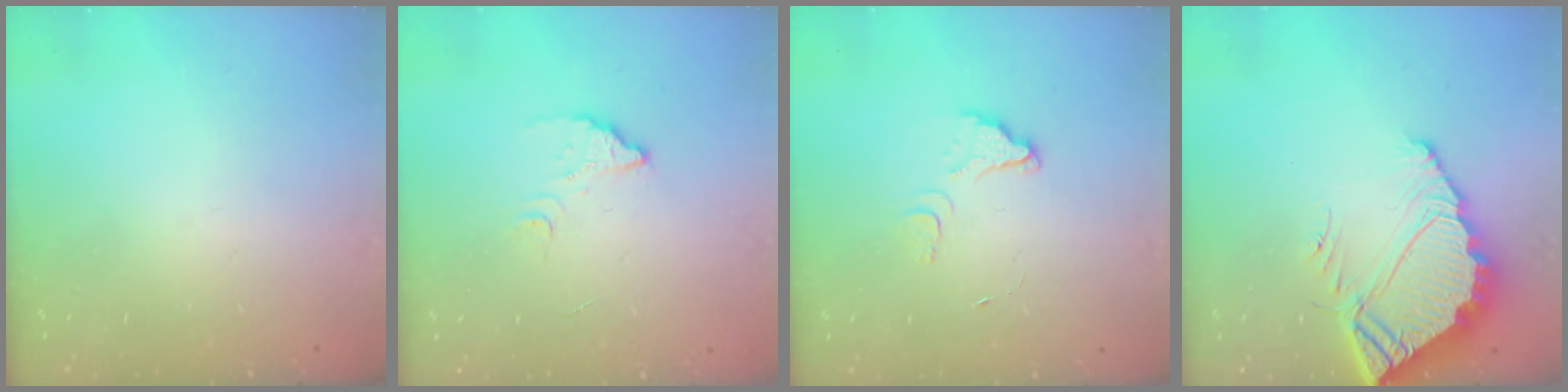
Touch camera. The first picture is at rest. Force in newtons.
{"total": 3.5, "press": 3.5, "slide": 0.3}
{"total": 4.7, "press": 4.7, "slide": 0.5}
{"total": 7.2, "press": 7.2, "slide": 0.6}